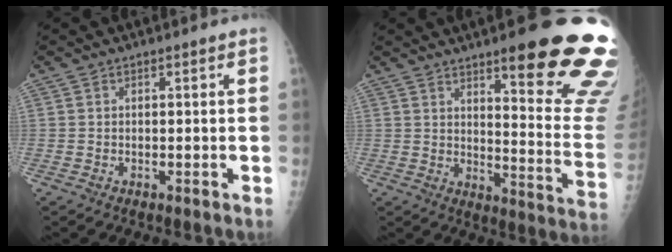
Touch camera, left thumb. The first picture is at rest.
{"total": 22.1, "force": [13.9, 4.0, 16.7], "torque": [-0.179, -0.082, 0.186]}